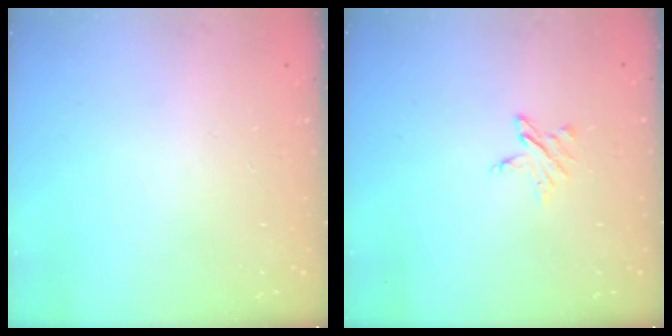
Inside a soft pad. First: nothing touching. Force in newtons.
{"total": 4.4, "press": 4.4, "slide": 0.5}